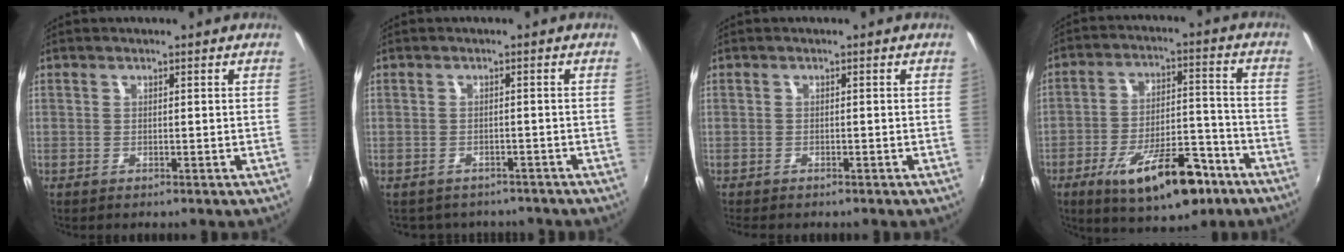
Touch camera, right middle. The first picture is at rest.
{"total": 5.7, "force": [-4.8, 2.8, 1.4], "torque": [-0.030, -0.015, -0.061]}
{"total": 2.0, "force": [-1.7, 0.8, 0.7], "torque": [-0.020, -0.010, -0.027]}
{"total": 16.3, "force": [-9.7, 6.0, 11.6], "torque": [-0.199, -0.003, -0.144]}